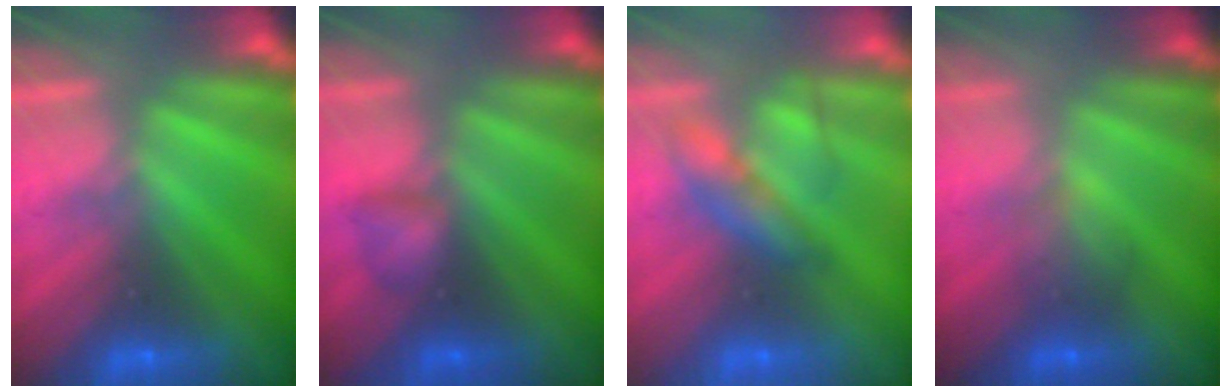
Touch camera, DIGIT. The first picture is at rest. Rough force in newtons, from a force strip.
{"total": 1.9}
{"total": 2.3}
{"total": 1.8}